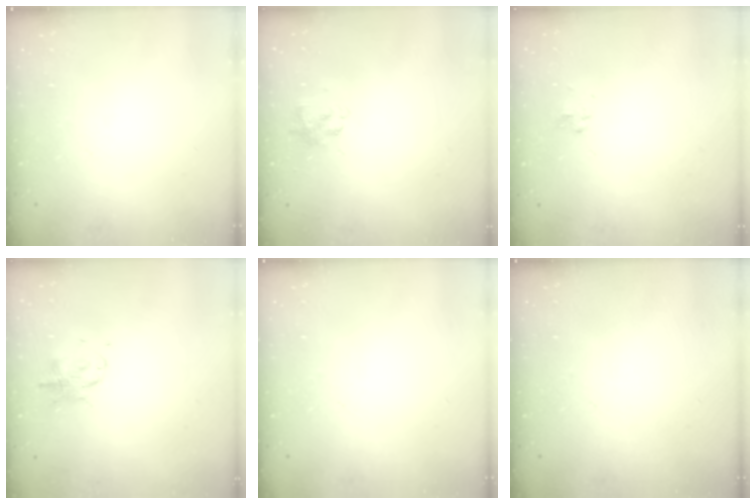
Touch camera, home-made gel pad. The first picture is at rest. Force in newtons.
{"total": 1.2, "press": 1.0, "slide": 0.6}
{"total": 2.3, "press": 2.1, "slide": 0.8}
{"total": 2.8, "press": 2.8, "slide": 0.2}
{"total": 0.0}
{"total": 0.0}